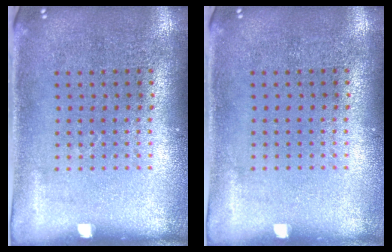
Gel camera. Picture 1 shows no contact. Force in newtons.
{"total": 0.0}